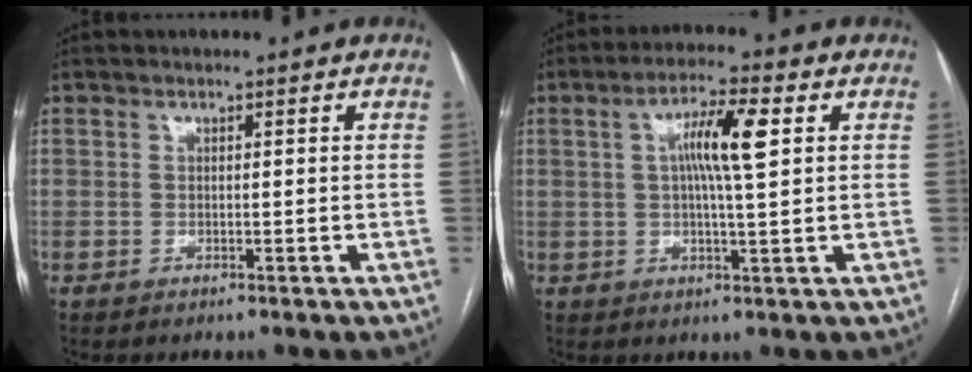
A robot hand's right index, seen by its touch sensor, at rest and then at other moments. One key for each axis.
{"total": 7.6, "fx": 1.6, "fy": -1.8, "fz": 7.2, "tx": -0.133, "ty": 0.006, "tz": 0.036}